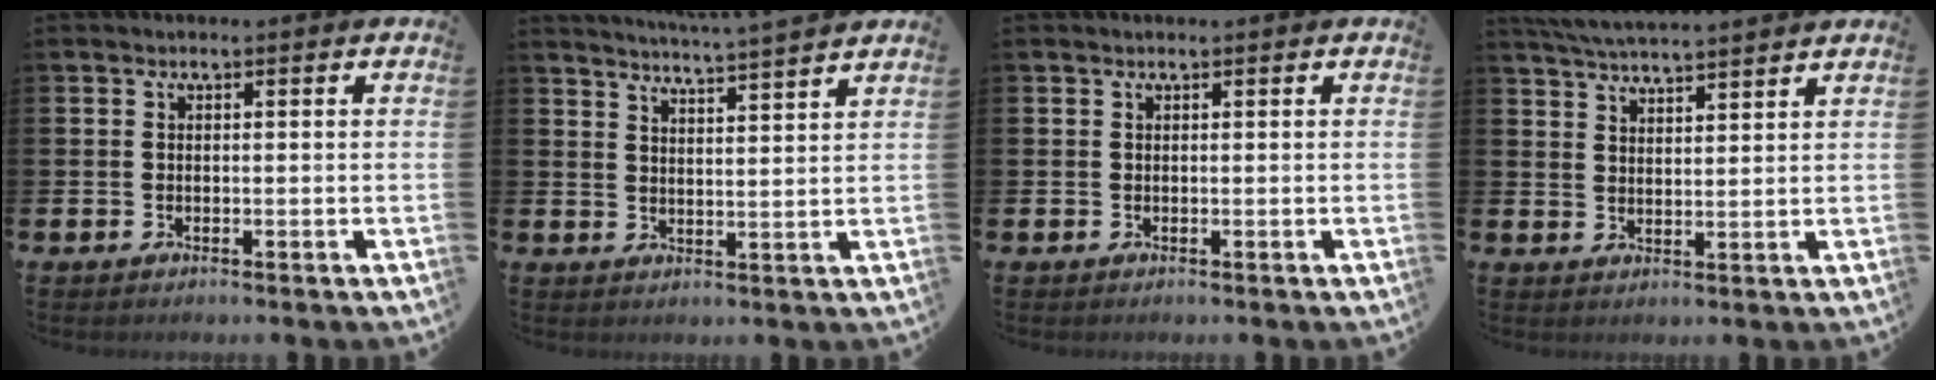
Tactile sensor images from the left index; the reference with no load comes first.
{"total": 4.8, "force": [4.6, -1.1, 0.7], "torque": [-0.021, -0.036, 0.078]}
{"total": 0.0}
{"total": 4.8, "force": [4.8, -0.3, 0.7], "torque": [-0.028, -0.023, 0.086]}